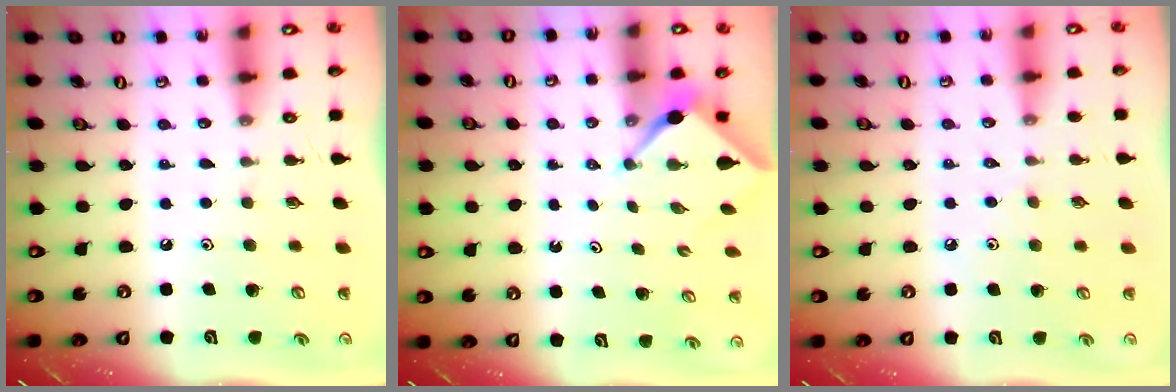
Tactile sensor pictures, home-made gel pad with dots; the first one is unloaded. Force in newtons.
{"total": 2.5, "press": 2.5, "slide": 0.3}
{"total": 6.1, "press": 6.0, "slide": 1.0}